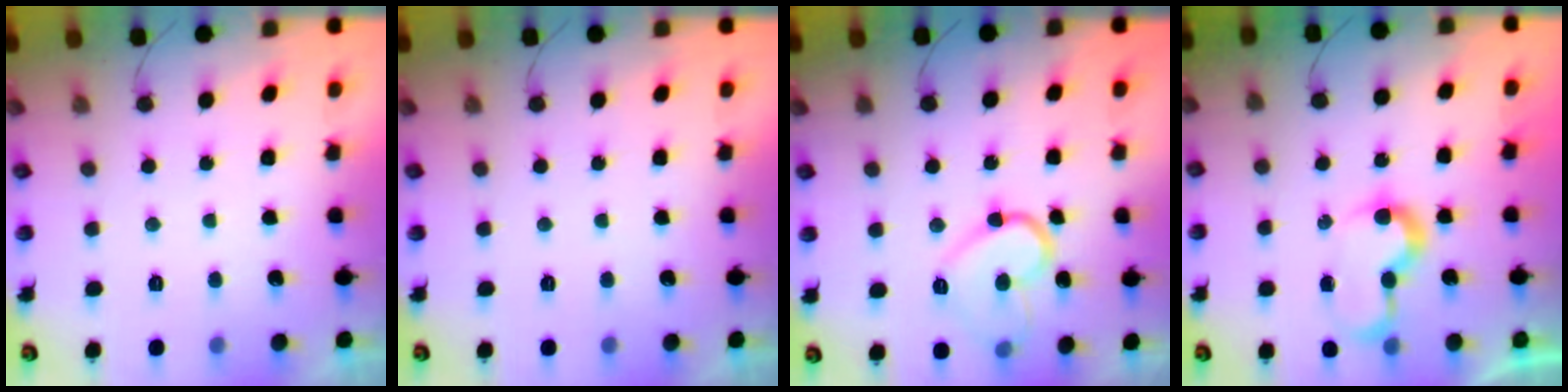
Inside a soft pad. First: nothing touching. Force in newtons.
{"total": 0.0}
{"total": 12.4, "press": 12.4, "slide": 0.8}
{"total": 7.6, "press": 7.6, "slide": 0.3}